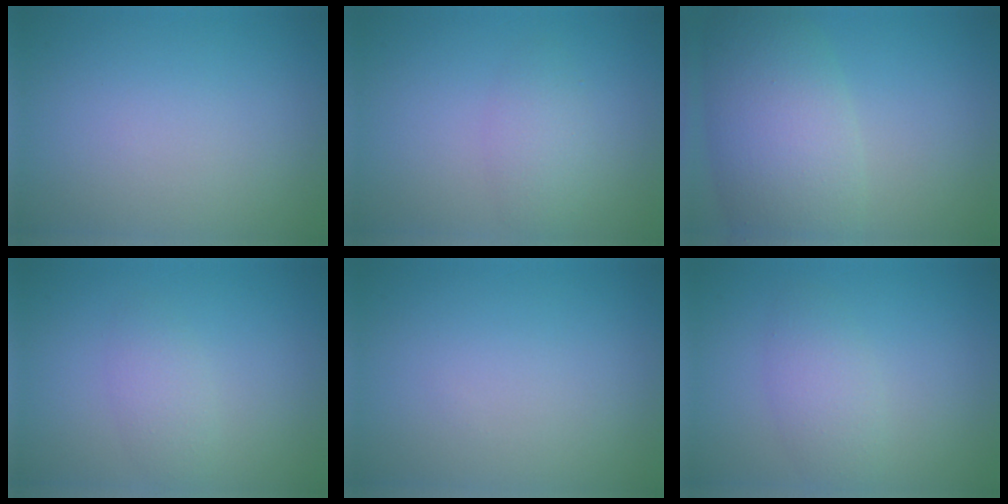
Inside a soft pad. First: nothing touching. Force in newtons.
{"total": 2.1, "press": 2.1, "slide": 0.0}
{"total": 8.2, "press": 8.2, "slide": 0.2}
{"total": 1.8, "press": 1.8, "slide": 0.1}
{"total": 0.0}
{"total": 2.5, "press": 2.5, "slide": 0.1}